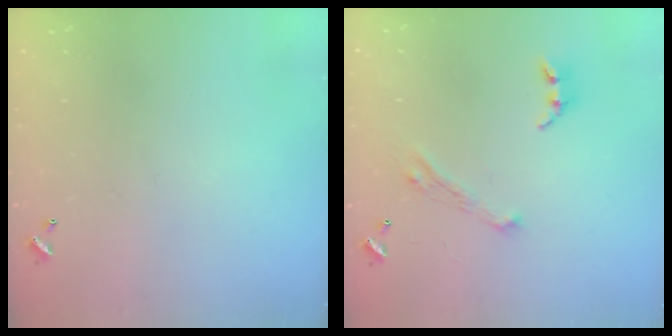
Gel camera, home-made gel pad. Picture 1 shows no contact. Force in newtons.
{"total": 4.1, "press": 4.0, "slide": 1.1}